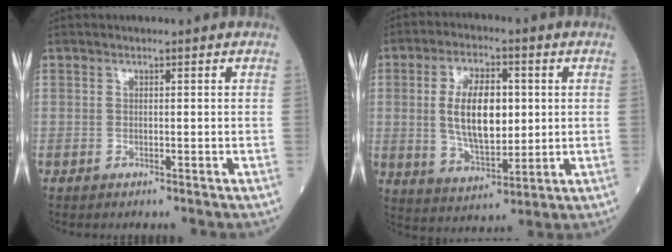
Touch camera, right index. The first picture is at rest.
{"total": 11.2, "force": [1.2, 5.0, 10.0], "torque": [-0.195, 0.005, 0.026]}